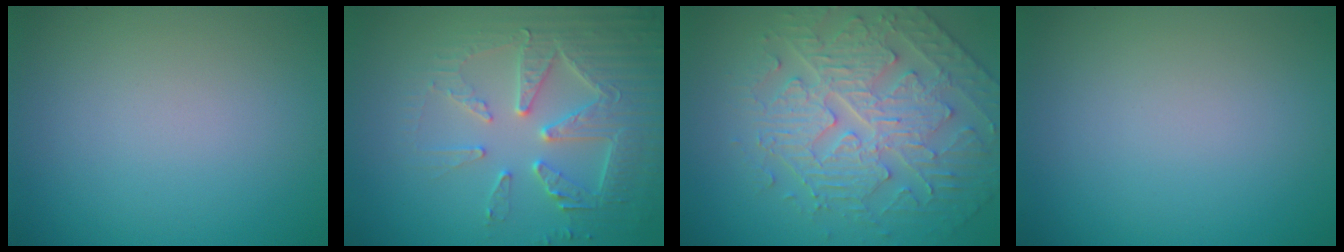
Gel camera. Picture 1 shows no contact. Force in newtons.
{"total": 5.4, "press": 5.0, "slide": 2.1}
{"total": 5.0, "press": 4.9, "slide": 0.8}
{"total": 0.0}